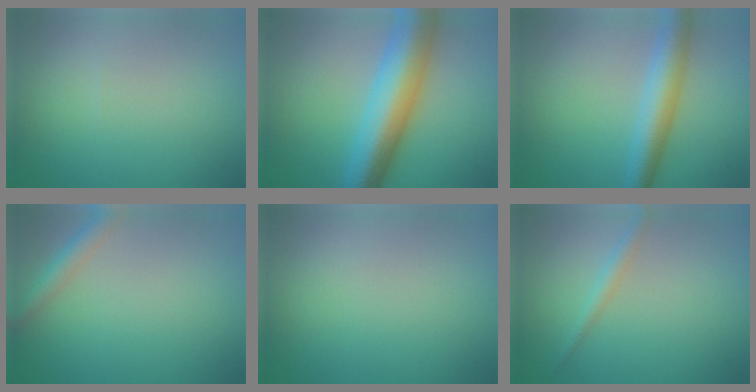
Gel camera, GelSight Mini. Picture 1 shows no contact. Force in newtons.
{"total": 9.7, "press": 9.7, "slide": 0.4}
{"total": 4.9, "press": 4.9, "slide": 0.0}
{"total": 2.3, "press": 2.3, "slide": 0.1}
{"total": 0.0}
{"total": 1.4, "press": 1.4, "slide": 0.0}